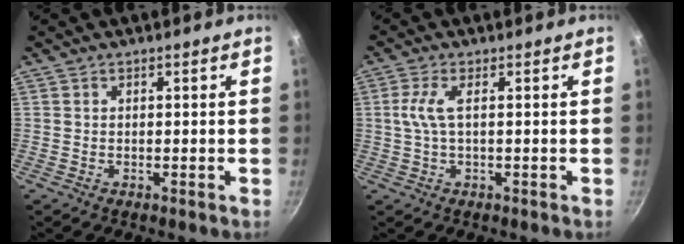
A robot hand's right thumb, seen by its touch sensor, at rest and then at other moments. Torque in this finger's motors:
{"motor_torque": [-0.63, 0.52, 0.49, -0.27, 0.05]}